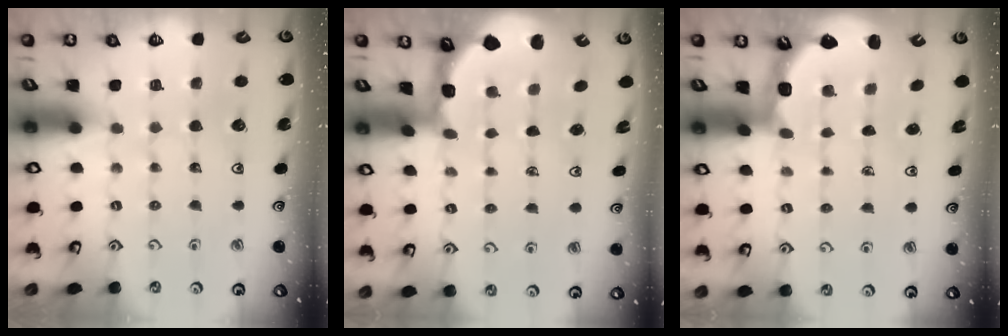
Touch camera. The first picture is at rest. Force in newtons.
{"total": 1.8, "press": 1.7, "slide": 0.5}
{"total": 2.5, "press": 2.1, "slide": 1.3}